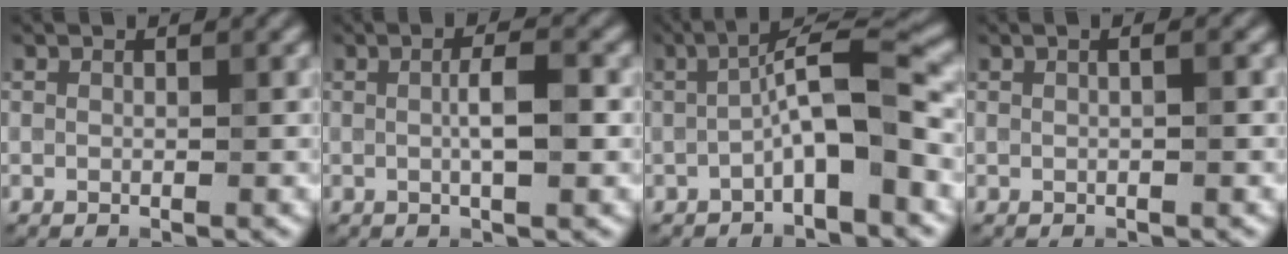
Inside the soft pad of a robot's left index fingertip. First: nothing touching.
{"total": 3.1, "force": [0.1, 0.5, 3.0], "torque": [-0.056, 0.005, 0.000]}
{"total": 5.8, "force": [-1.6, 1.0, 5.5], "torque": [-0.095, 0.028, -0.034]}
{"total": 1.6, "force": [0.4, 0.8, 1.4], "torque": [-0.005, 0.001, -0.005]}